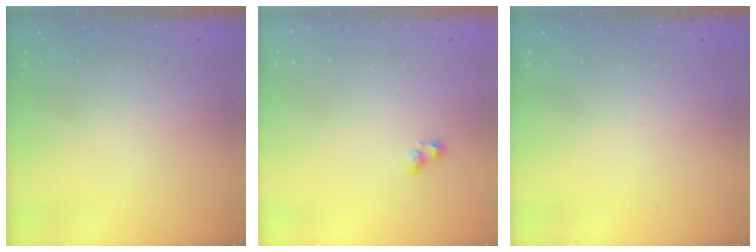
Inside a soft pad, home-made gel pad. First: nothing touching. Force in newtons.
{"total": 2.2, "press": 1.9, "slide": 1.1}
{"total": 0.0}